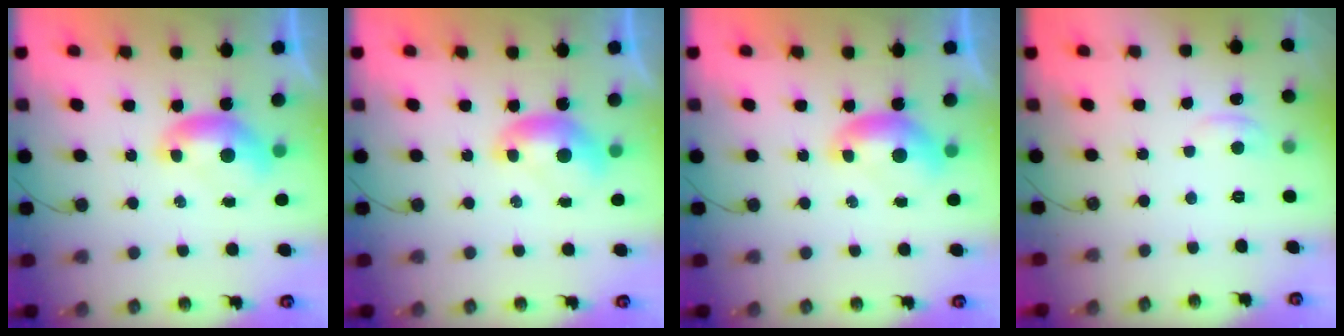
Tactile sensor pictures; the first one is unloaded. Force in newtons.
{"total": 0.0}
{"total": 0.0}
{"total": 0.8, "press": 0.0, "slide": 0.8}